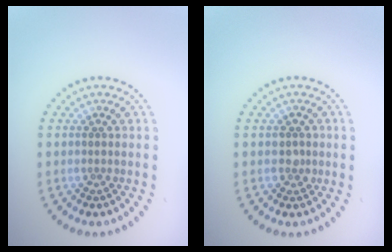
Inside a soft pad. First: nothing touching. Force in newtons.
{"total": 1.4, "press": 1.4, "slide": 0.3}